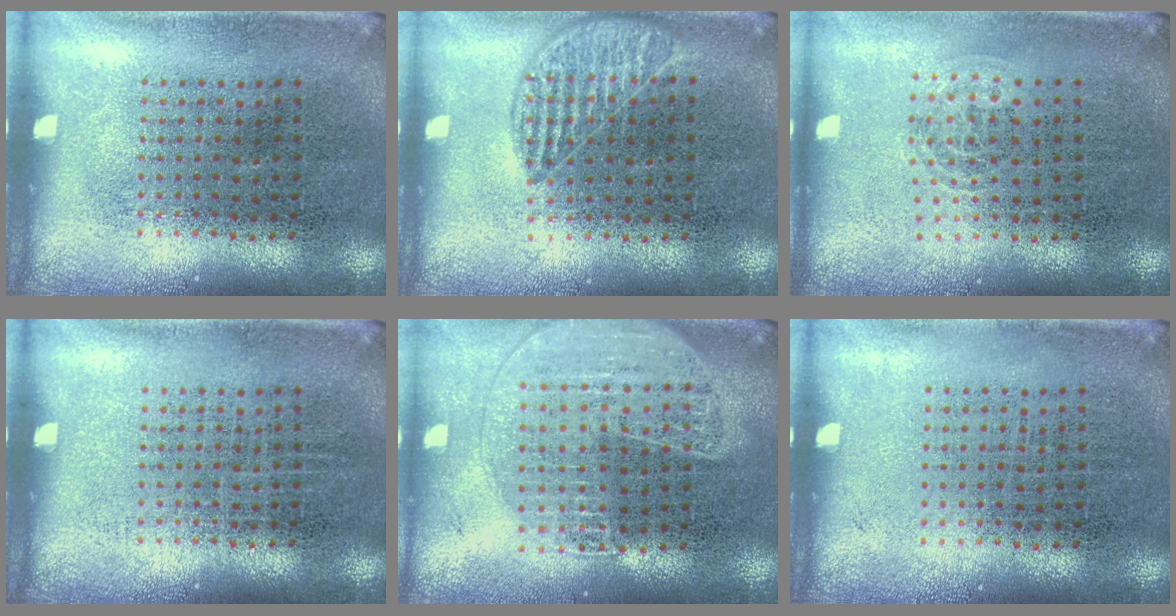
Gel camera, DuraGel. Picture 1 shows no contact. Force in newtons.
{"total": 1.0, "press": 0.9, "slide": 0.4}
{"total": 0.9, "press": 0.6, "slide": 0.7}
{"total": 0.0}
{"total": 1.8, "press": 1.7, "slide": 0.7}
{"total": 0.0}